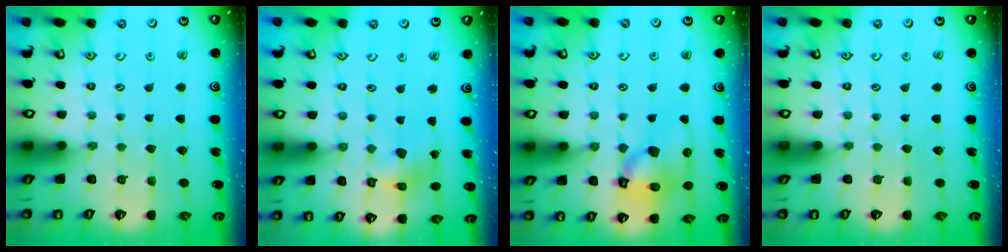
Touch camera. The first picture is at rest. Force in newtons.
{"total": 5.3, "press": 5.3, "slide": 0.5}
{"total": 14.3, "press": 14.1, "slide": 1.9}
{"total": 0.0}